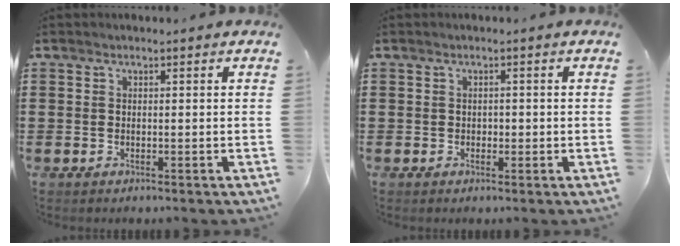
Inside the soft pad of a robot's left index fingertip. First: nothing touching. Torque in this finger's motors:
{"motor_torque": [-0.02, -0.09, 0.01, 0.00]}